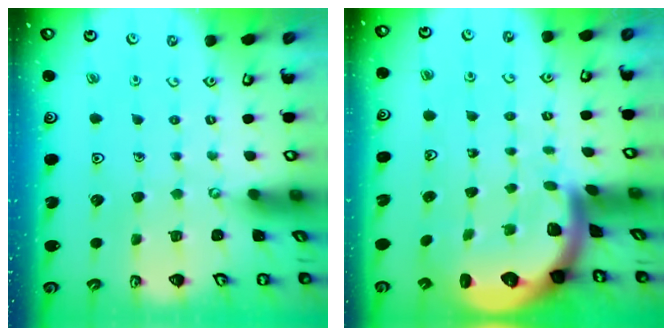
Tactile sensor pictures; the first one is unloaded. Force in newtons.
{"total": 2.7, "press": 2.5, "slide": 0.9}